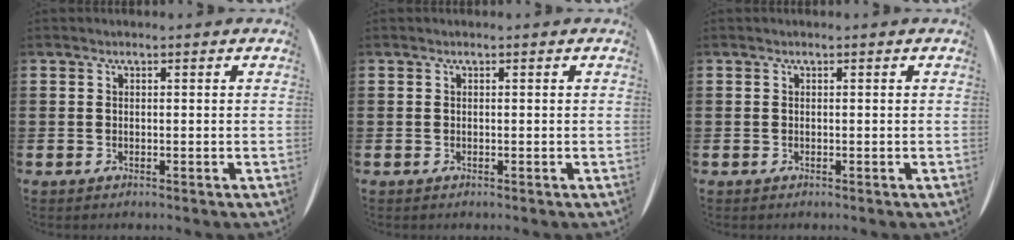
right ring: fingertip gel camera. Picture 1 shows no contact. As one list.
[{"total": 0.0}, {"total": 0.0}]